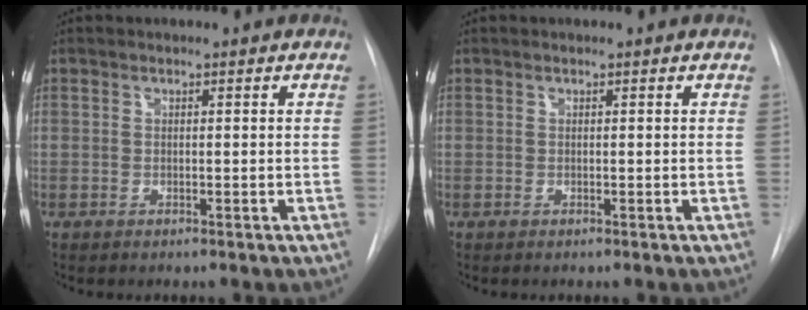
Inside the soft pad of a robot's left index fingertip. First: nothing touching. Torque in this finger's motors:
{"motor_torque": [-0.02, 0.02, 0.00, 0.00]}